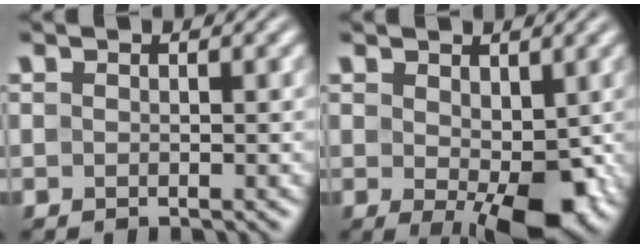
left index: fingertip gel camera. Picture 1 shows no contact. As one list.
[{"total": 7.6, "force": [-0.8, 3.8, 6.5], "torque": [-0.096, -0.013, -0.006]}]